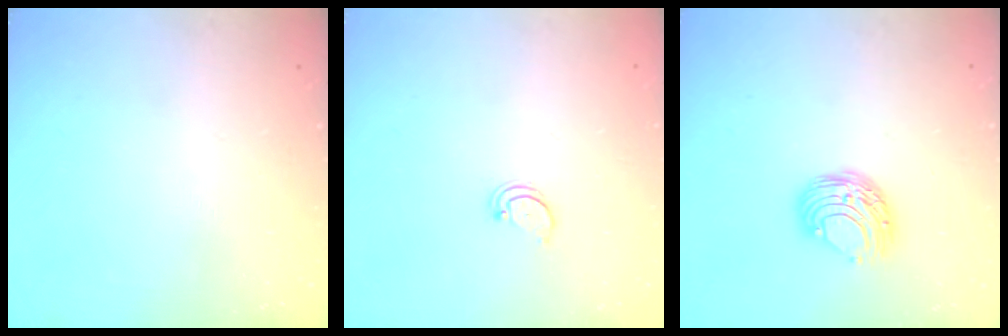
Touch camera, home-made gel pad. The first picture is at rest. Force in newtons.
{"total": 2.0, "press": 2.0, "slide": 0.2}
{"total": 8.5, "press": 8.5, "slide": 0.4}